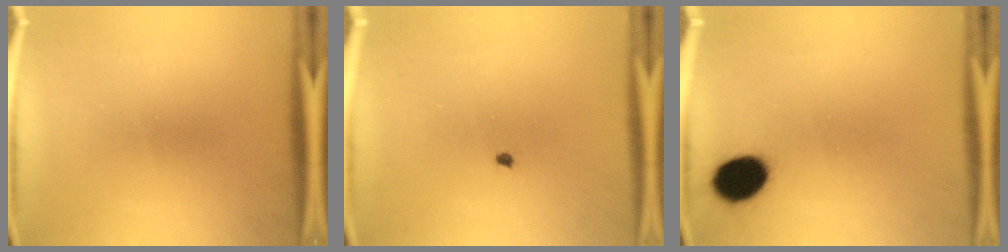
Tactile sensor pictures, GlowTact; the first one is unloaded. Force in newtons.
{"total": 0.5}
{"total": 10.0}